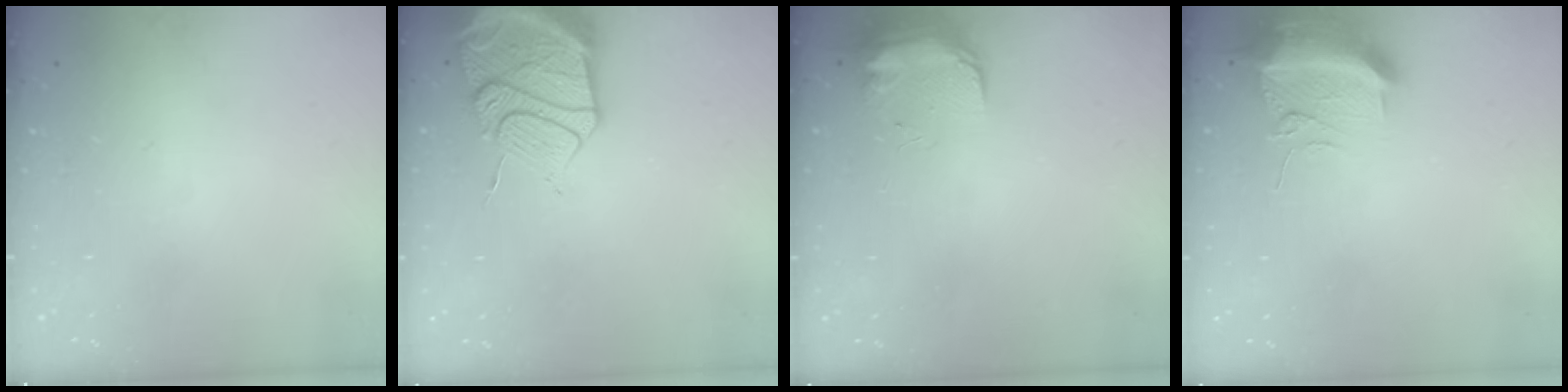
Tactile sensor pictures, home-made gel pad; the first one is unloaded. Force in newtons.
{"total": 17.2, "press": 17.1, "slide": 1.7}
{"total": 8.9, "press": 8.9, "slide": 0.8}
{"total": 11.6, "press": 11.5, "slide": 1.3}